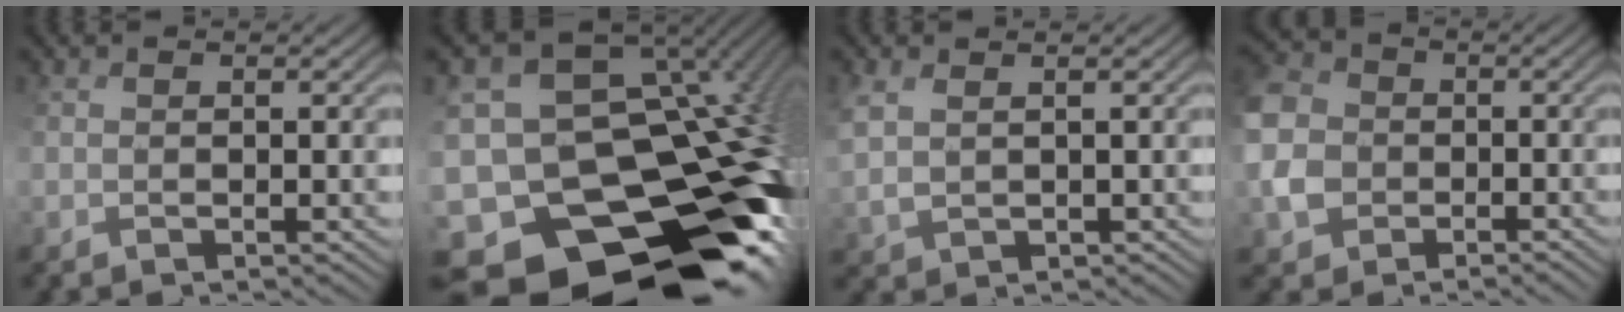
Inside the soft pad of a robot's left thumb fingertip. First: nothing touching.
{"total": 20.6, "force": [-10.6, 13.4, 11.5], "torque": [-0.184, -0.014, -0.132]}
{"total": 2.6, "force": [2.2, 1.0, 1.0], "torque": [-0.038, 0.010, 0.050]}
{"total": 5.7, "force": [-1.0, 5.0, 2.5], "torque": [-0.079, 0.005, -0.036]}